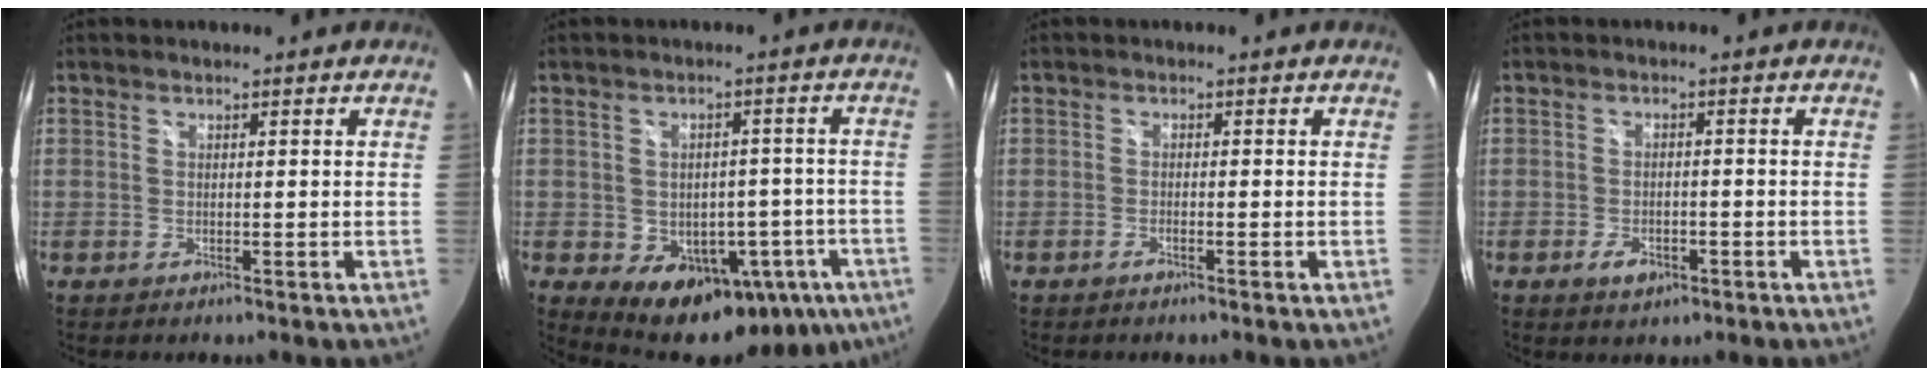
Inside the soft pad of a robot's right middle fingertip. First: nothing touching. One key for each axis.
{"total": 16.0, "fx": -7.0, "fy": 11.2, "fz": 9.0, "tx": -0.146, "ty": 0.004, "tz": -0.069}
{"total": 1.0, "fx": -0.8, "fy": 0.0, "fz": 0.6, "tx": -0.011, "ty": -0.002, "tz": -0.017}
{"total": 3.6, "fx": -1.9, "fy": 2.1, "fz": 2.2, "tx": -0.048, "ty": -0.004, "tz": -0.031}